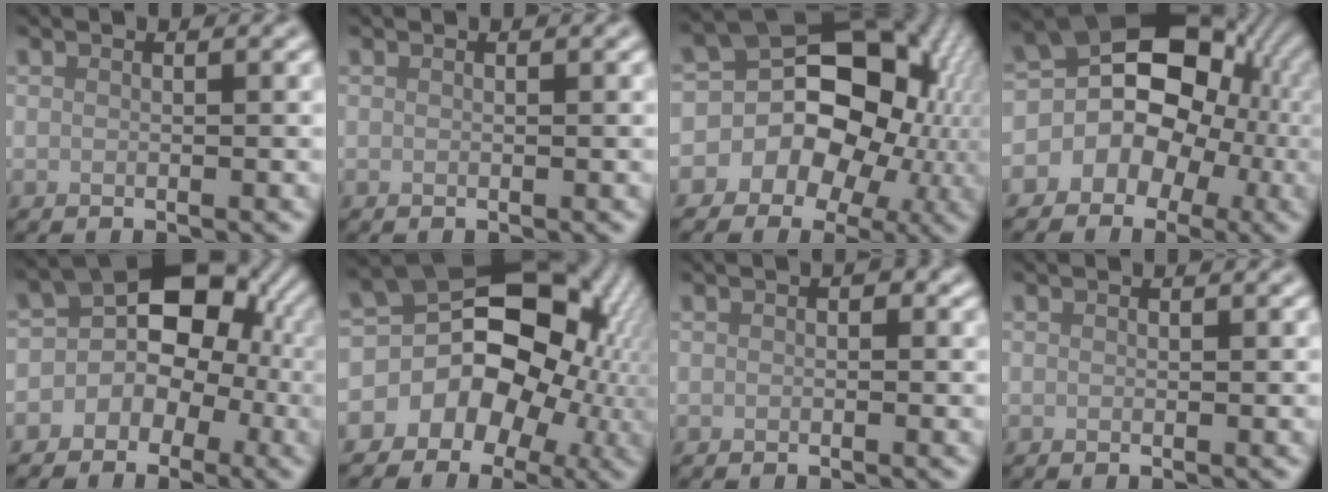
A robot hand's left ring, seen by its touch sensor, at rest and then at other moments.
{"total": 0.0}
{"total": 16.4, "force": [-1.1, 13.5, 9.2], "torque": [-0.129, 0.013, -0.043]}
{"total": 11.8, "force": [-0.2, 9.9, 6.4], "torque": [-0.080, 0.021, -0.034]}
{"total": 8.8, "force": [-0.4, 7.1, 5.2], "torque": [-0.016, 0.024, -0.043]}
{"total": 13.8, "force": [-1.3, 10.5, 8.8], "torque": [-0.109, 0.002, -0.020]}
{"total": 0.8, "force": [0.1, 0.5, 0.5], "torque": [-0.003, -0.002, 0.000]}
{"total": 0.0}